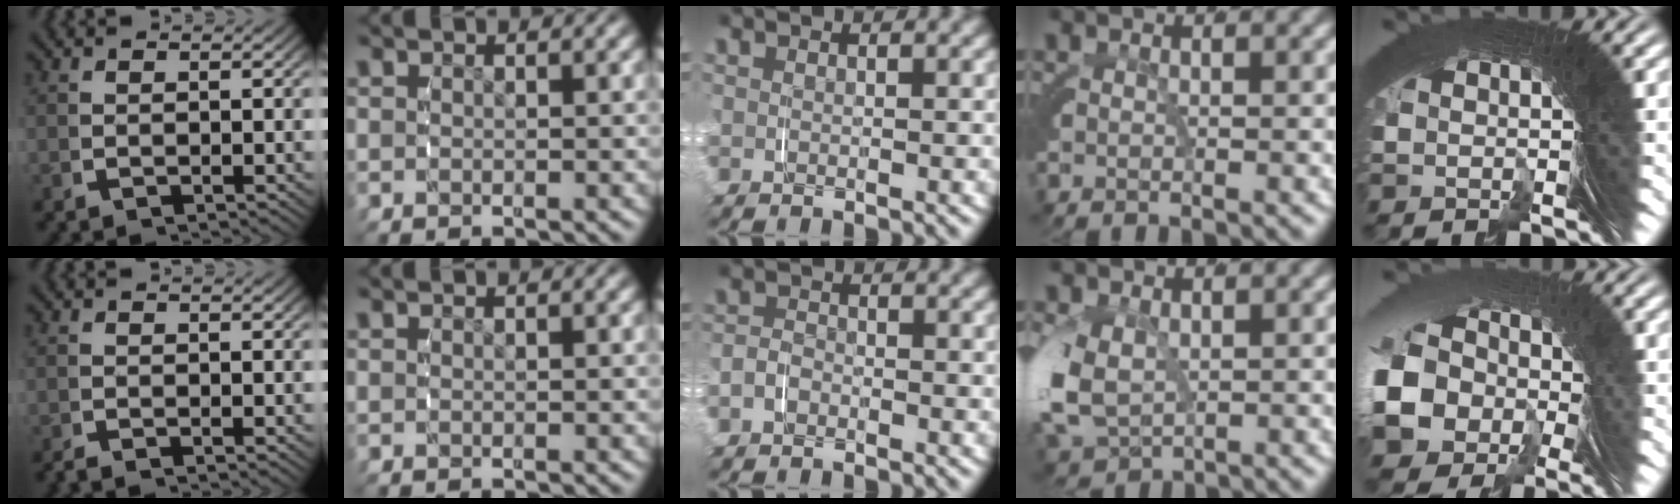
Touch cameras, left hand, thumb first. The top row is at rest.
{"thumb": {"total": 0.9, "force": [-0.9, -0.1, 0.0], "torque": [0.004, -0.005, -0.019]}, "middle": {"total": 1.5, "force": [-0.8, 1.1, 0.6], "torque": [-0.018, 0.000, -0.019]}, "ring": {"total": 5.6, "force": [-0.7, 4.5, 3.3], "torque": [-0.108, -0.040, 0.013]}, "little": {"total": 8.9, "force": [-2.3, 7.4, 4.3], "torque": [-0.133, -0.051, -0.017]}}